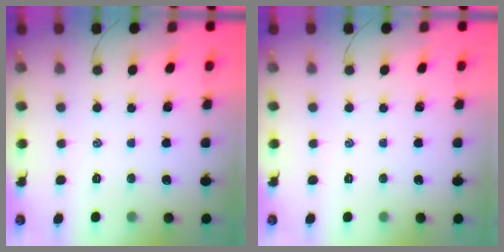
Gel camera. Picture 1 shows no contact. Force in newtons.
{"total": 0.0}